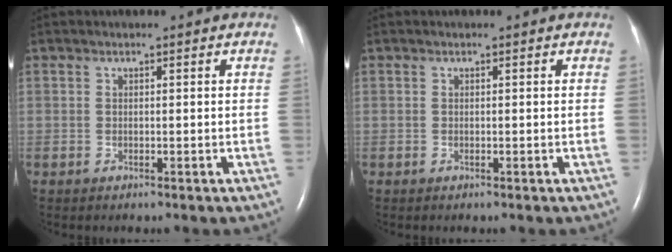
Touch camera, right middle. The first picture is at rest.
{"total": 0.0}